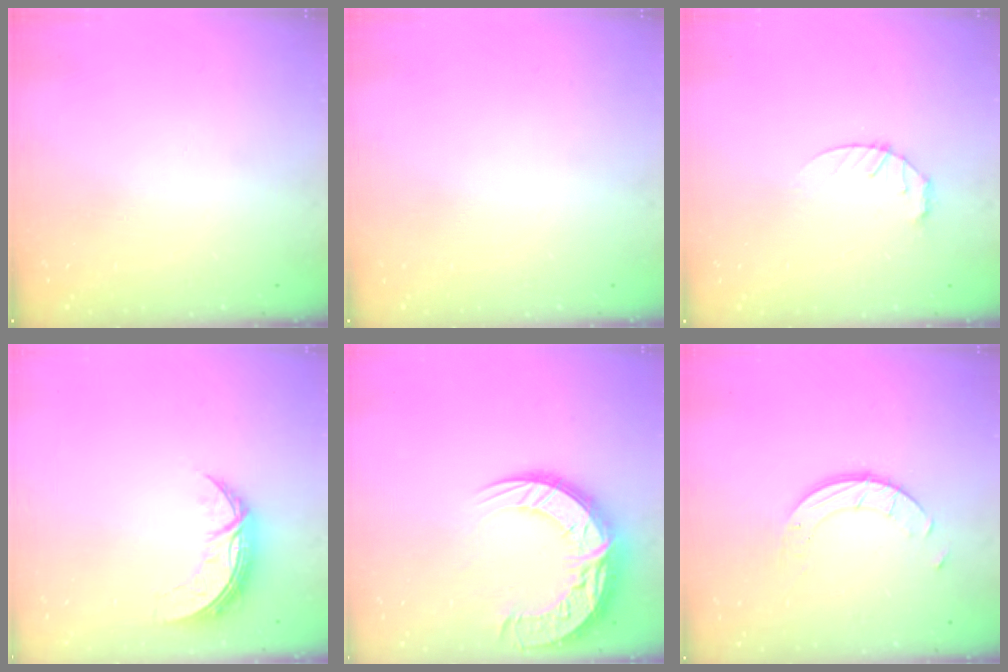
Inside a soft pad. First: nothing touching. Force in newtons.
{"total": 0.0}
{"total": 3.6, "press": 3.6, "slide": 0.5}
{"total": 7.8, "press": 7.8, "slide": 0.3}
{"total": 18.8, "press": 18.7, "slide": 1.5}
{"total": 5.1, "press": 5.1, "slide": 0.3}